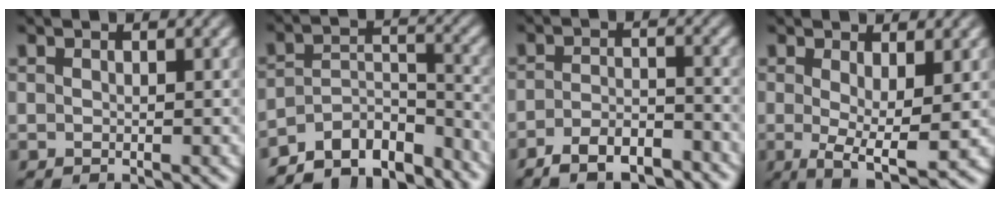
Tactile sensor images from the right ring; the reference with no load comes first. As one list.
[{"total": 10.7, "force": [-8.2, 5.0, 4.7], "torque": [-0.078, -0.039, -0.122]}, {"total": 5.2, "force": [-4.6, 1.6, 1.9], "torque": [-0.027, -0.017, -0.073]}, {"total": 5.1, "force": [-1.6, 1.9, 4.4], "torque": [-0.080, -0.045, -0.008]}]